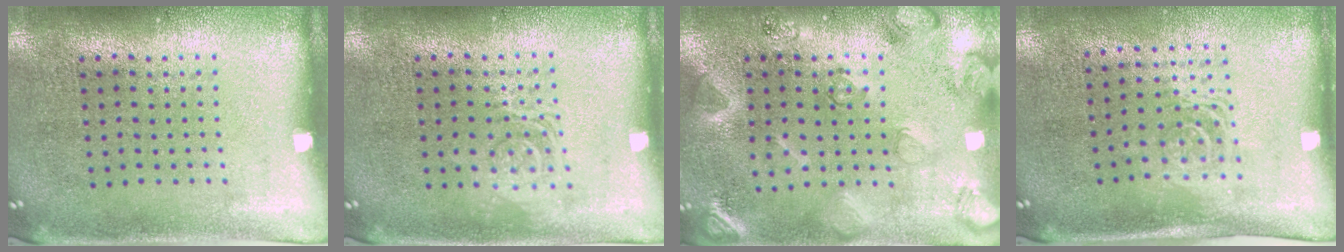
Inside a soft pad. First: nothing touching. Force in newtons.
{"total": 2.2, "press": 2.1, "slide": 0.4}
{"total": 2.2, "press": 2.2, "slide": 0.4}
{"total": 1.7, "press": 1.3, "slide": 1.1}